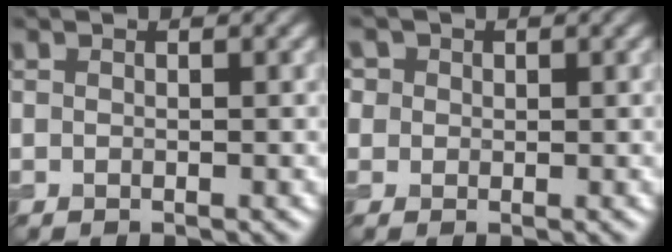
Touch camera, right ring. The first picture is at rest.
{"total": 2.9, "force": [1.4, 2.3, 1.1], "torque": [-0.028, 0.005, 0.019]}